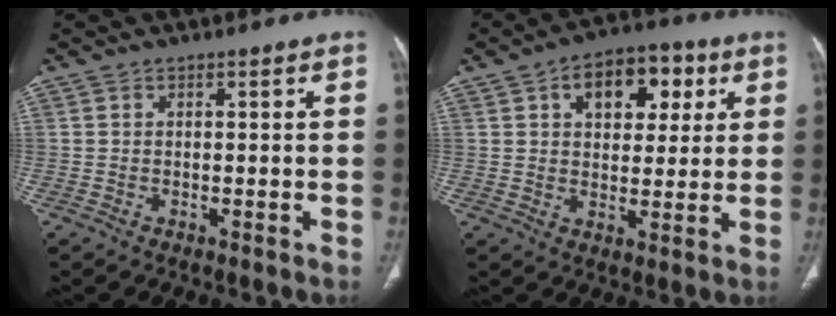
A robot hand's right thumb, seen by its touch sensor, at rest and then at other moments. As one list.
[{"total": 12.4, "force": [4.7, 7.6, 8.6], "torque": [-0.081, 0.004, 0.068]}]